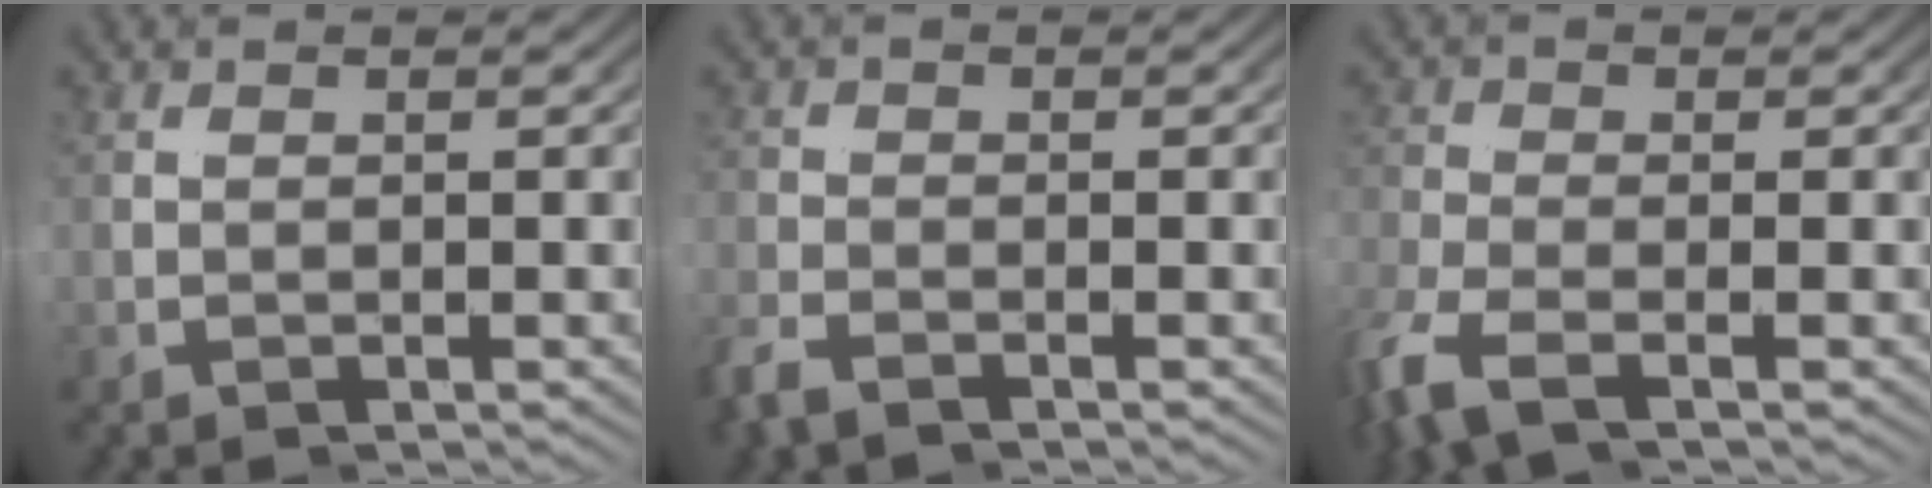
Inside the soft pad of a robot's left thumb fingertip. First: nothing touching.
{"total": 2.3, "force": [-1.7, -0.4, -1.5], "torque": [0.015, -0.001, -0.039]}
{"total": 2.3, "force": [-1.7, 0.3, 1.6], "torque": [-0.054, -0.009, -0.032]}